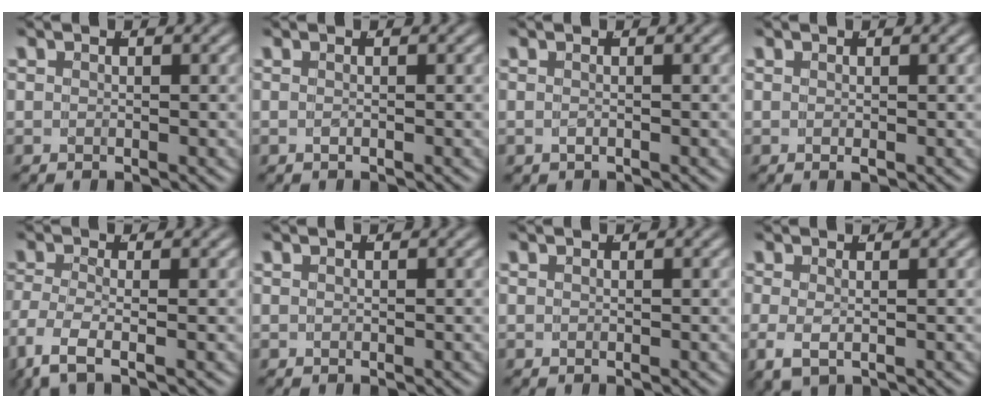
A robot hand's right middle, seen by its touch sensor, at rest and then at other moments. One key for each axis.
{"total": 0.8, "fx": -0.3, "fy": -0.7, "fz": 0.0, "tx": -0.007, "ty": 0.004, "tz": -0.005}
{"total": 0.6, "fx": -0.4, "fy": -0.4, "fz": 0.1, "tx": -0.013, "ty": 0.000, "tz": -0.005}
{"total": 0.7, "fx": 0.0, "fy": -0.6, "fz": 0.3, "tx": -0.011, "ty": 0.001, "tz": 0.000}
{"total": 3.4, "fx": -1.8, "fy": 0.7, "fz": 2.9, "tx": -0.089, "ty": -0.023, "tz": -0.019}
{"total": 0.6, "fx": -0.1, "fy": -0.6, "fz": 0.0, "tx": 0.002, "ty": 0.002, "tz": -0.001}
{"total": 0.0}
{"total": 1.6, "fx": -0.7, "fy": 0.0, "fz": 1.5, "tx": -0.050, "ty": -0.011, "tz": -0.002}